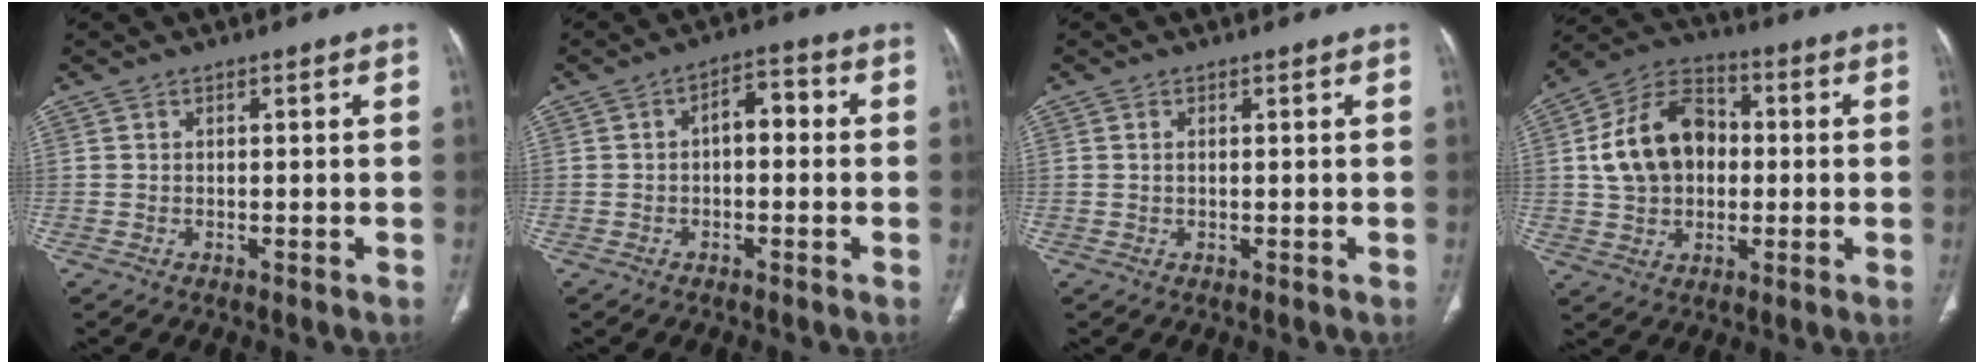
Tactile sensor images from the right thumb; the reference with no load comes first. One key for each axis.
{"total": 5.0, "fx": -0.1, "fy": 2.9, "fz": 4.0, "tx": -0.041, "ty": 0.021, "tz": -0.013}
{"total": 0.6, "fx": 0.1, "fy": 0.3, "fz": 0.5, "tx": -0.014, "ty": 0.003, "tz": 0.004}
{"total": 15.0, "fx": 1.0, "fy": 11.0, "fz": 10.2, "tx": -0.157, "ty": 0.024, "tz": 0.013}